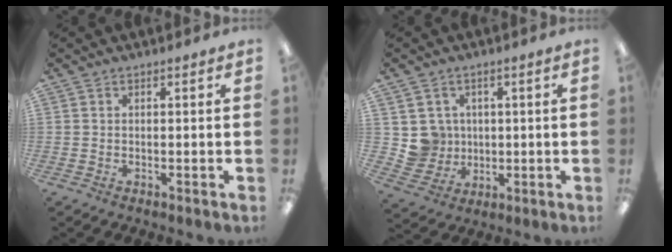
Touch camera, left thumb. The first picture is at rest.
{"total": 6.6, "force": [1.5, 6.4, 0.2], "torque": [-0.016, 0.002, 0.036]}